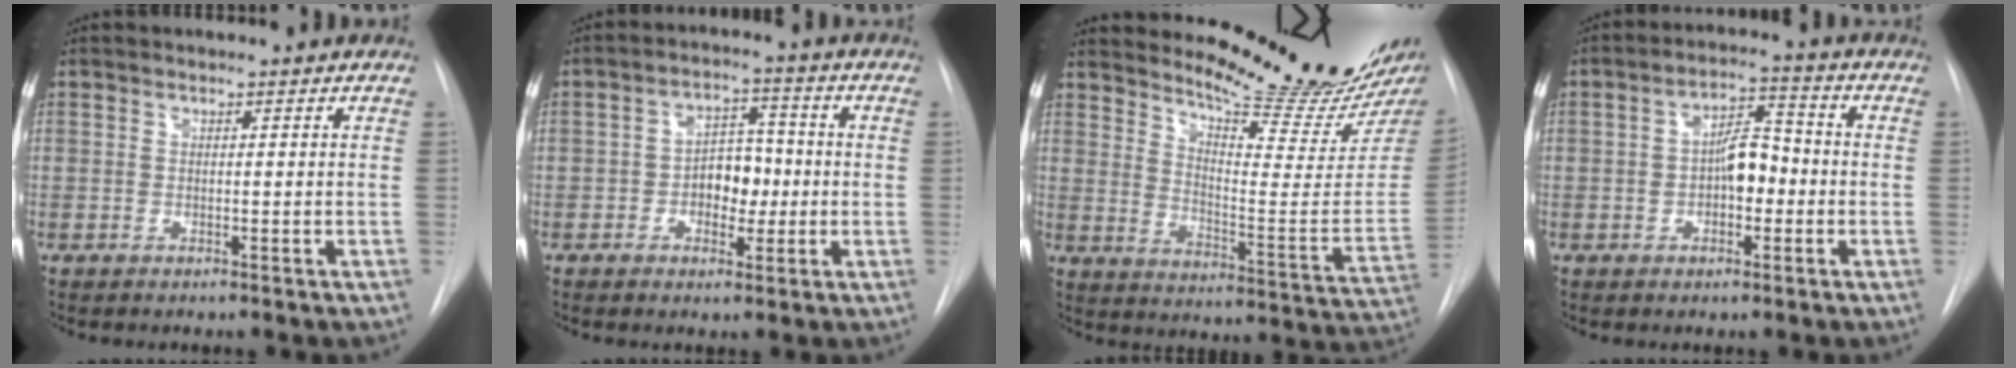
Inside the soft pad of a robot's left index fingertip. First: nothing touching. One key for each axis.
{"total": 6.2, "fx": -1.1, "fy": 4.0, "fz": 4.6, "tx": -0.071, "ty": 0.019, "tz": -0.017}
{"total": 18.3, "fx": 16.9, "fy": -1.4, "fz": 6.7, "tx": -0.109, "ty": -0.117, "tz": 0.234}
{"total": 6.2, "fx": -0.9, "fy": 3.1, "fz": 5.3, "tx": -0.092, "ty": 0.020, "tz": -0.018}